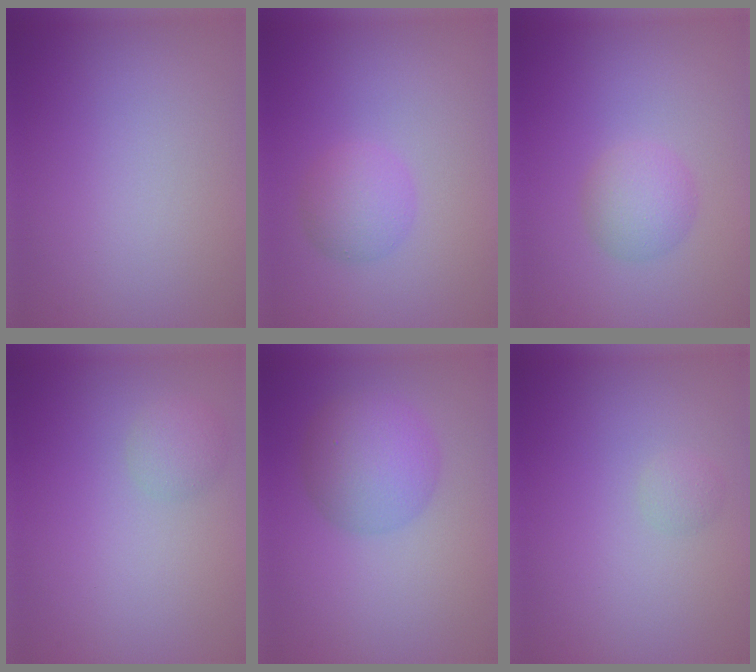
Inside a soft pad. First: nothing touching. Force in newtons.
{"total": 2.5, "press": 2.5, "slide": 0.1}
{"total": 2.5, "press": 2.5, "slide": 0.0}
{"total": 1.5, "press": 1.5, "slide": 0.1}
{"total": 4.7, "press": 4.7, "slide": 0.1}
{"total": 0.8, "press": 0.8, "slide": 0.0}